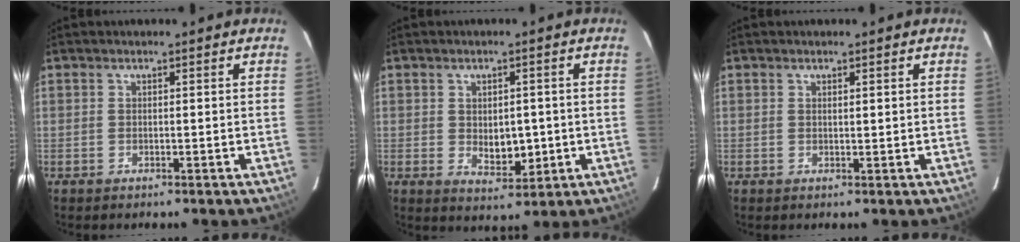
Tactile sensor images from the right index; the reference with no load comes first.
{"total": 5.0, "force": [-0.3, 3.0, 4.0], "torque": [-0.057, -0.005, 0.009]}
{"total": 0.6, "force": [0.3, 0.1, 0.5], "torque": [-0.010, -0.002, 0.006]}